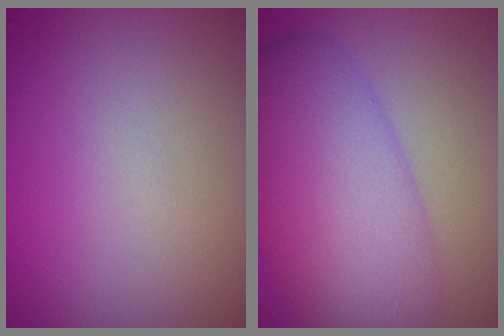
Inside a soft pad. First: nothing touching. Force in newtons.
{"total": 8.2, "press": 8.2, "slide": 0.1}